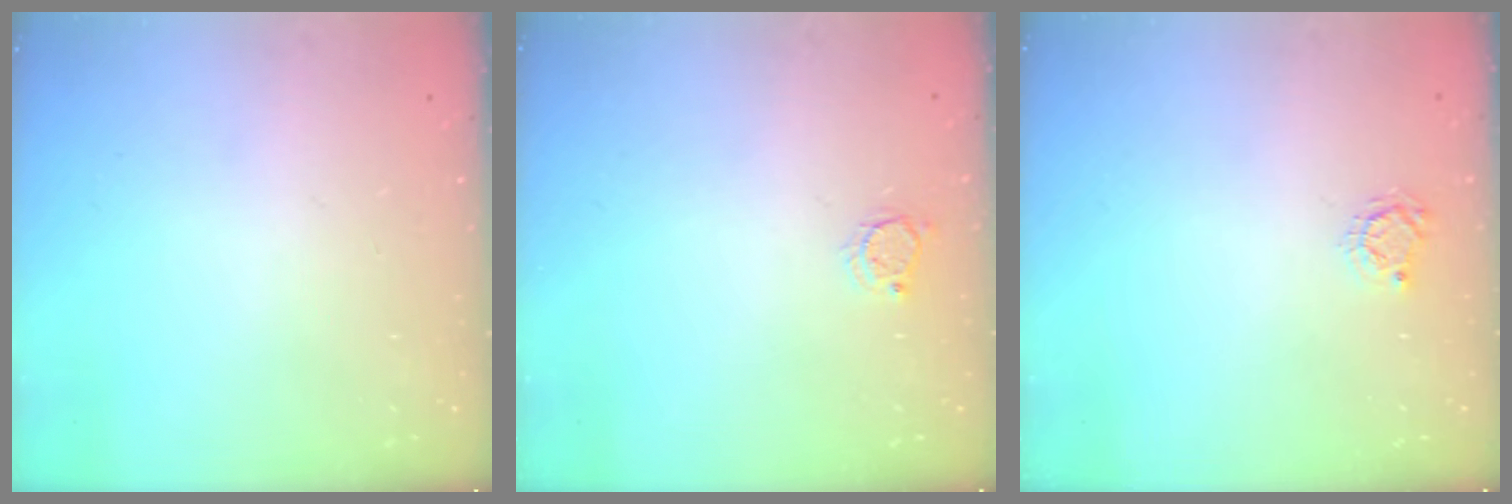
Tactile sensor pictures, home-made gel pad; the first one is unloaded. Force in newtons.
{"total": 3.5, "press": 3.5, "slide": 0.3}
{"total": 3.4, "press": 3.3, "slide": 0.4}